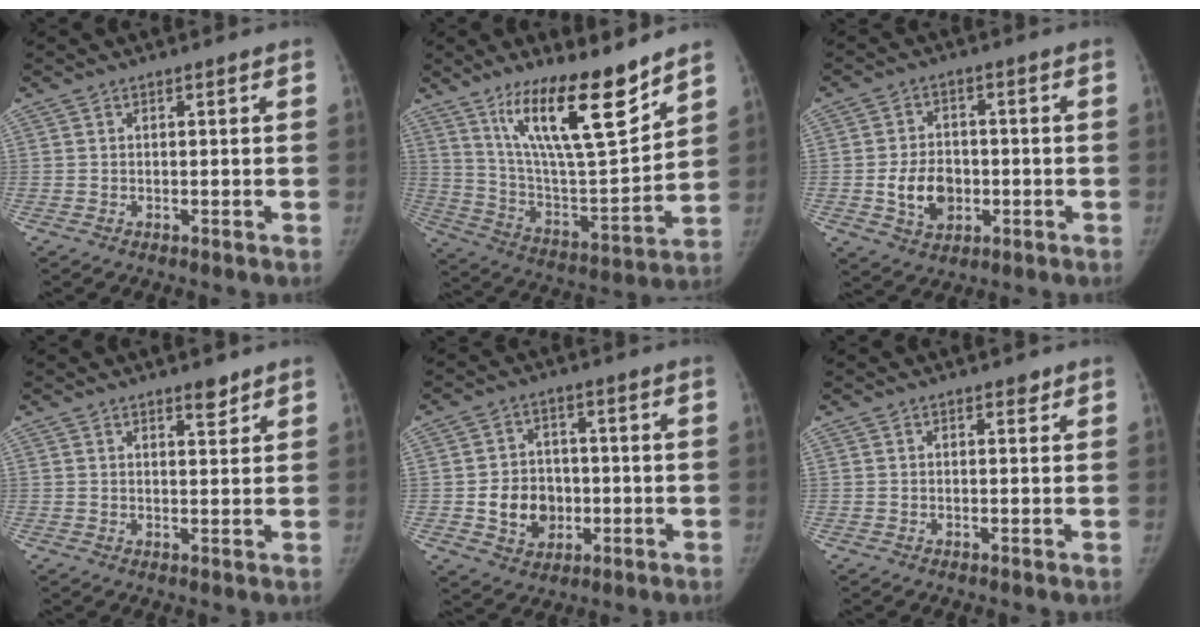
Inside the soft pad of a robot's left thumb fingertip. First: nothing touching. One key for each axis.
{"total": 20.0, "fx": 13.2, "fy": 4.6, "fz": 14.3, "tx": -0.214, "ty": -0.079, "tz": 0.237}
{"total": 8.4, "fx": -1.7, "fy": 6.3, "fz": 5.3, "tx": -0.065, "ty": 0.009, "tz": -0.024}
{"total": 2.6, "fx": 2.1, "fy": 0.9, "fz": 1.4, "tx": -0.006, "ty": -0.015, "tz": 0.031}
{"total": 9.1, "fx": -1.6, "fy": 7.6, "fz": 4.7, "tx": -0.038, "ty": 0.011, "tz": -0.020}
{"total": 0.9, "fx": 0.6, "fy": 0.5, "fz": 0.4, "tx": 0.001, "ty": -0.004, "tz": 0.006}